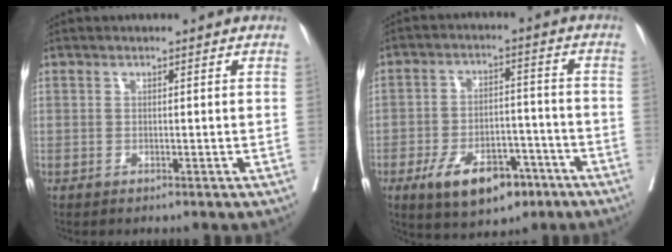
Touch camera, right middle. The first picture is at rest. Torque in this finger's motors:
{"motor_torque": [1.22, -0.92, 0.22, 0.08]}